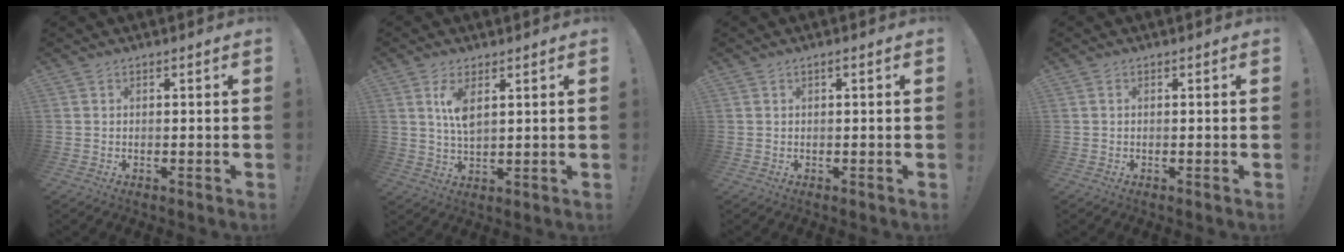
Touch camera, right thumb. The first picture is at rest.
{"total": 6.4, "force": [2.7, 2.3, 5.3], "torque": [-0.095, -0.018, 0.041]}
{"total": 0.8, "force": [0.1, -0.1, 0.8], "torque": [-0.023, 0.003, 0.002]}
{"total": 0.0}